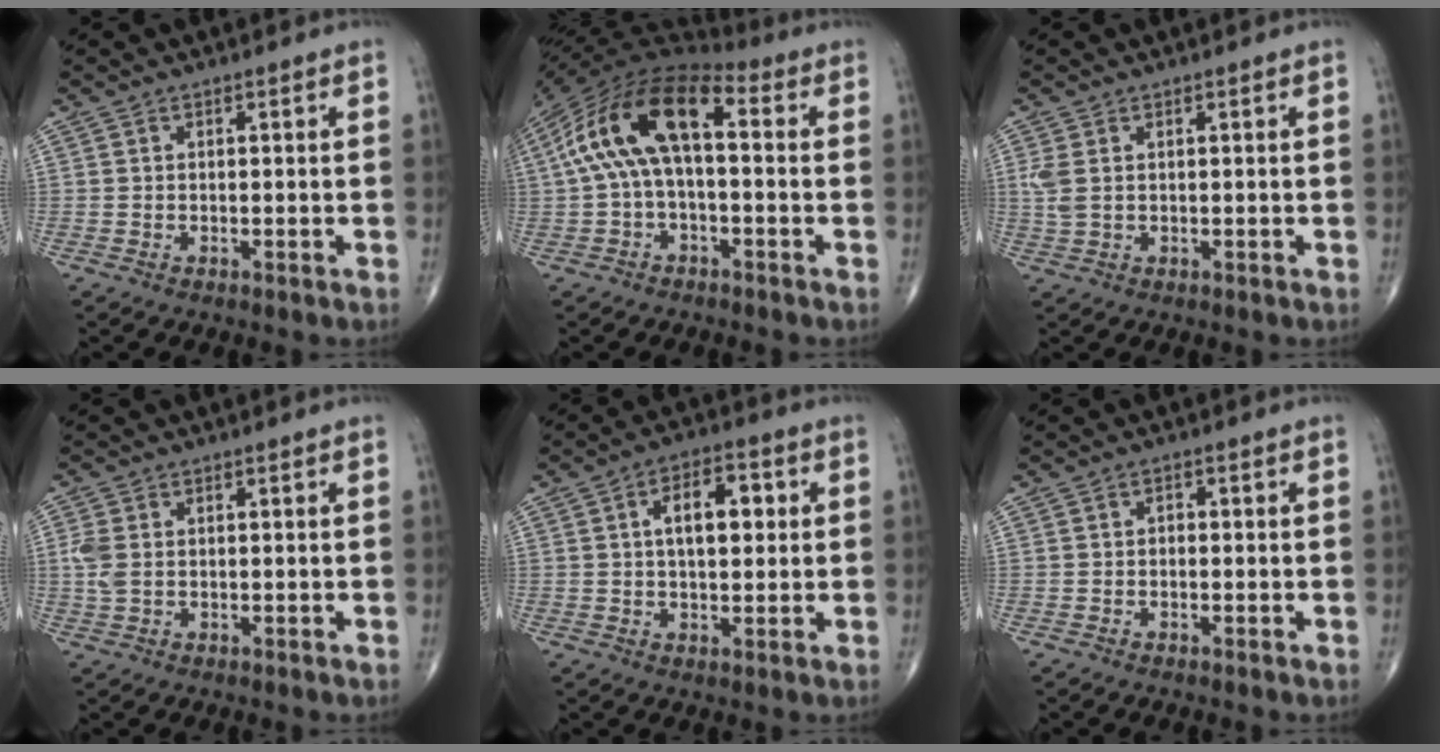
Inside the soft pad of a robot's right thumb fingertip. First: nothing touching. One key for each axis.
{"total": 16.0, "fx": 1.5, "fy": 7.8, "fz": 13.9, "tx": -0.266, "ty": 0.050, "tz": 0.016}
{"total": 3.1, "fx": 0.6, "fy": 1.8, "fz": 2.5, "tx": -0.075, "ty": 0.008, "tz": 0.018}
{"total": 3.5, "fx": 0.2, "fy": 2.2, "fz": 2.7, "tx": -0.079, "ty": 0.004, "tz": 0.006}
{"total": 8.9, "fx": 1.7, "fy": 4.6, "fz": 7.4, "tx": -0.099, "ty": 0.012, "tz": 0.024}
{"total": 0.9, "fx": -0.2, "fy": 0.7, "fz": 0.6, "tx": -0.005, "ty": 0.004, "tz": -0.005}